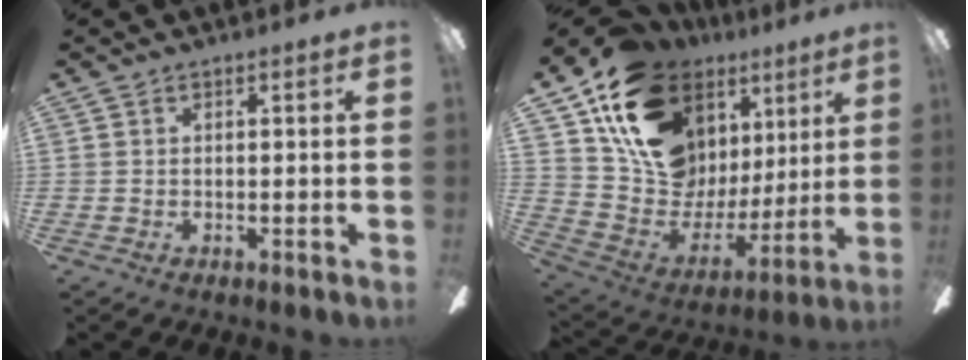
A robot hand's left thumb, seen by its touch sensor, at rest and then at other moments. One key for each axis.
{"total": 18.5, "fx": 10.6, "fy": 12.7, "fz": 8.3, "tx": -0.148, "ty": -0.067, "tz": 0.205}